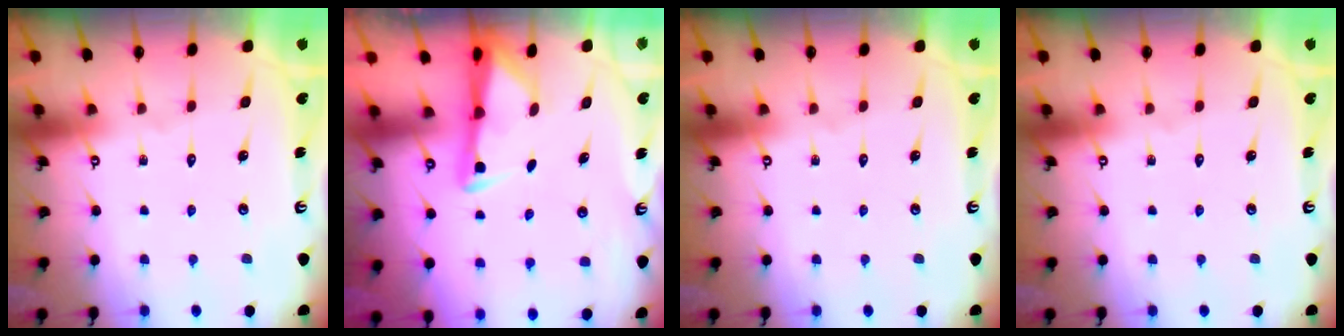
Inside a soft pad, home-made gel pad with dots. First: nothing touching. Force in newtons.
{"total": 3.1, "press": 3.0, "slide": 0.5}
{"total": 0.0}
{"total": 0.0}